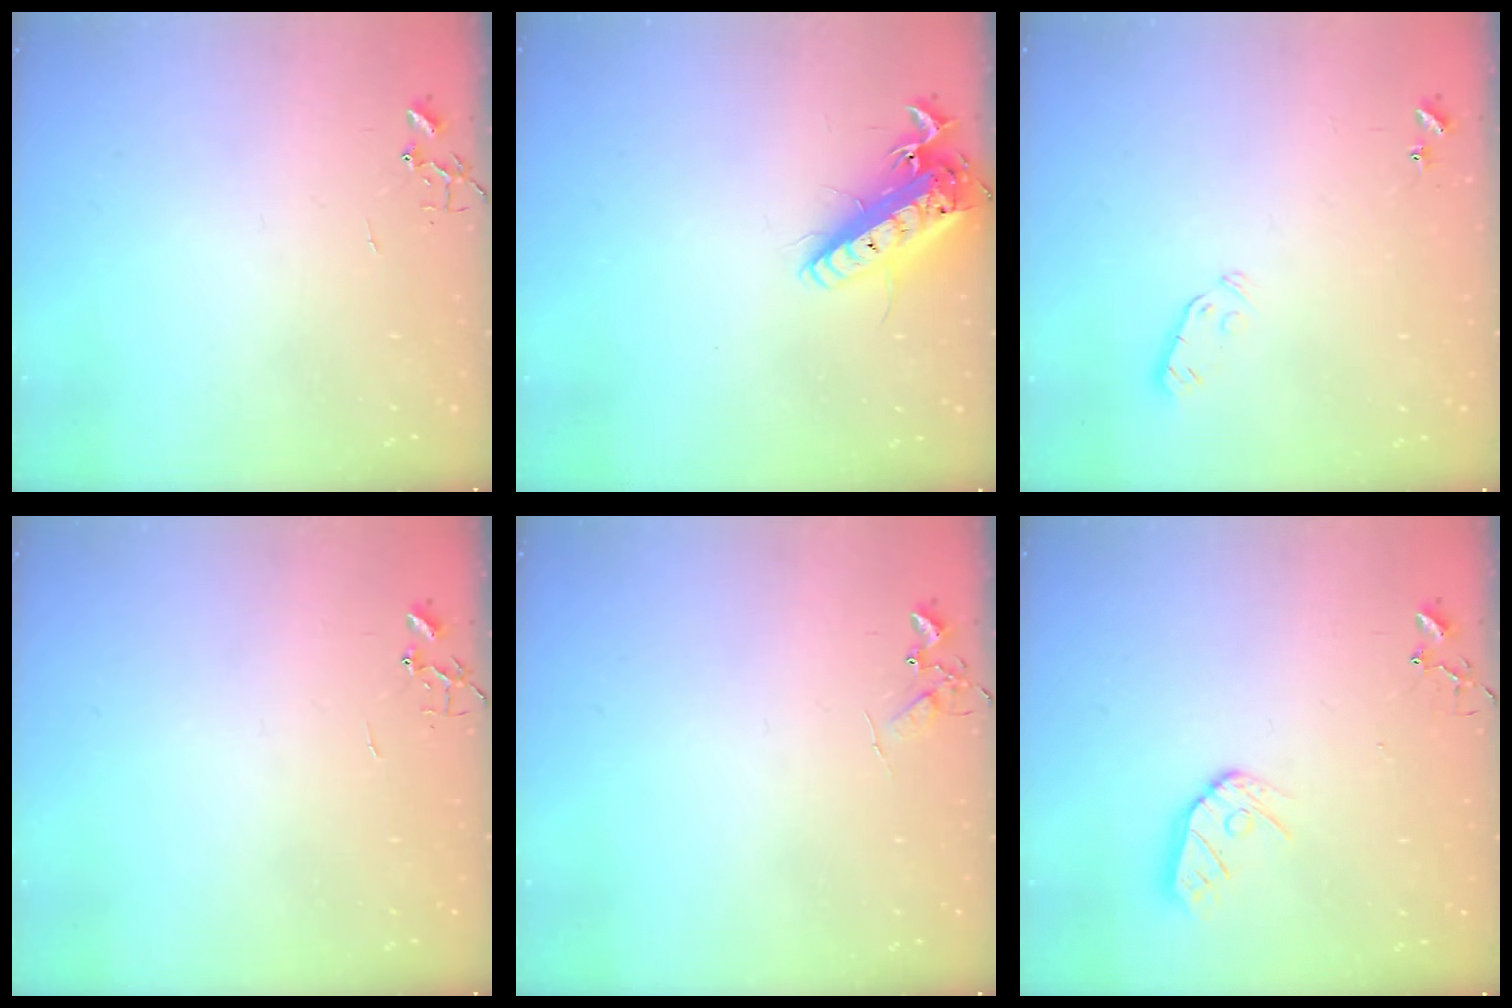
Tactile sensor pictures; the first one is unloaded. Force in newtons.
{"total": 15.8, "press": 15.5, "slide": 3.4}
{"total": 3.0, "press": 2.9, "slide": 0.7}
{"total": 0.0}
{"total": 5.3, "press": 5.3, "slide": 0.6}
{"total": 9.5, "press": 9.5, "slide": 0.8}